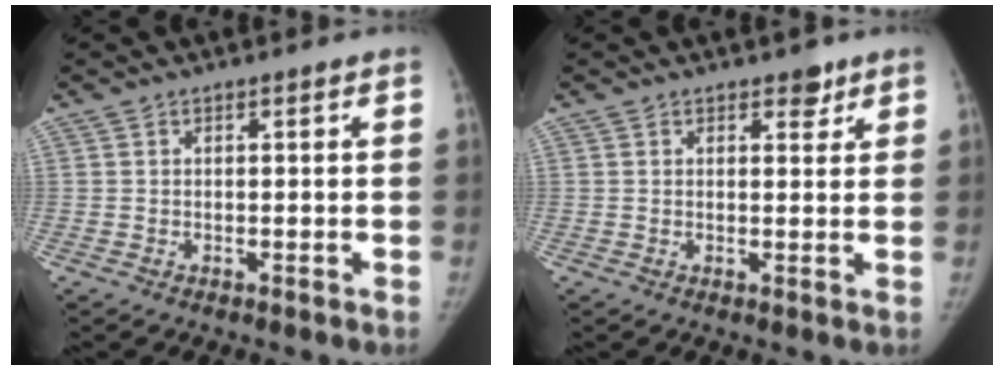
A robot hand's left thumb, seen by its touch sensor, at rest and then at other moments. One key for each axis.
{"total": 2.4, "fx": 1.7, "fy": 1.4, "fz": 1.1, "tx": 0.003, "ty": -0.009, "tz": 0.021}